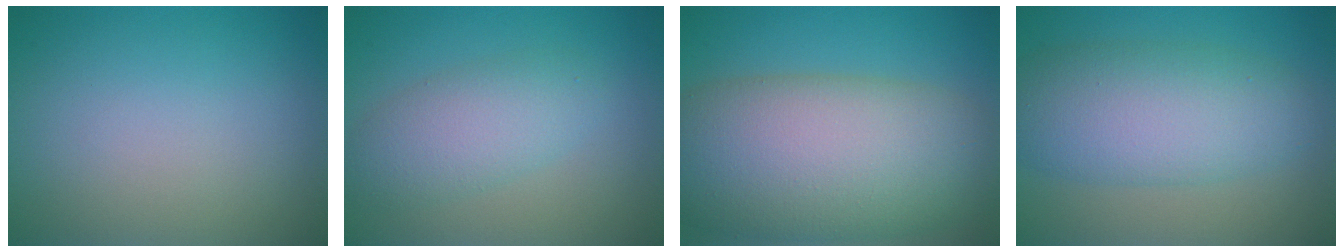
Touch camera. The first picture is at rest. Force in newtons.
{"total": 4.0, "press": 4.0, "slide": 0.1}
{"total": 13.6, "press": 13.6, "slide": 0.4}
{"total": 7.4, "press": 7.4, "slide": 0.1}